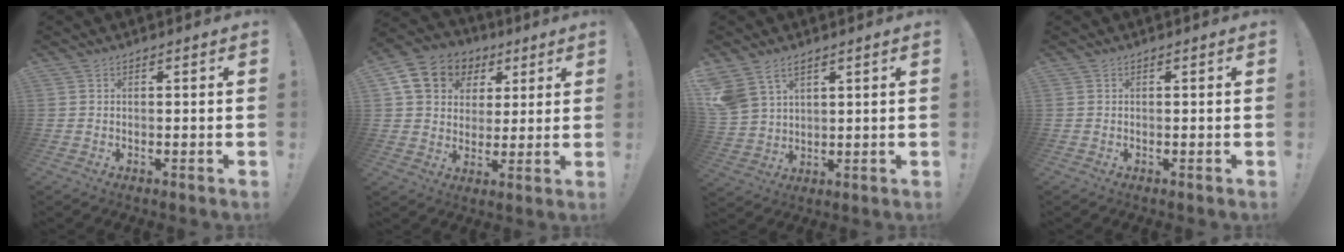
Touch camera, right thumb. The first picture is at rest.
{"total": 13.4, "force": [5.3, 11.0, 5.4], "torque": [-0.075, -0.020, 0.109]}
{"total": 7.6, "force": [4.8, 4.8, 3.5], "torque": [-0.074, -0.022, 0.100]}
{"total": 0.0}